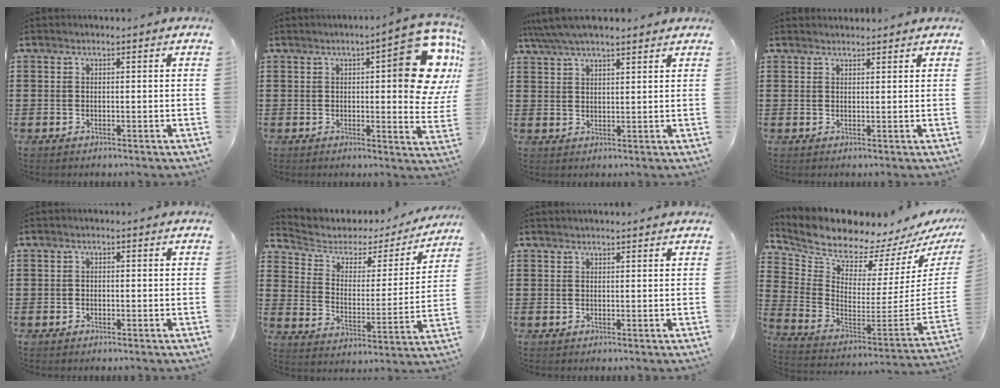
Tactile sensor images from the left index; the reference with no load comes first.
{"total": 12.7, "force": [3.9, 3.3, 11.7], "torque": [-0.148, -0.024, 0.060]}
{"total": 4.8, "force": [4.2, 0.8, 2.3], "torque": [-0.056, -0.002, 0.077]}
{"total": 1.2, "force": [1.2, 0.2, 0.0], "torque": [-0.002, 0.001, 0.024]}
{"total": 0.6, "force": [-0.4, 0.4, 0.2], "torque": [-0.005, -0.001, -0.008]}
{"total": 3.9, "force": [2.8, 2.5, 1.1], "torque": [-0.048, -0.016, 0.040]}
{"total": 1.0, "force": [1.0, 0.1, 0.1], "torque": [-0.004, 0.000, 0.020]}
{"total": 7.9, "force": [7.7, 0.9, 1.2], "torque": [-0.069, -0.091, 0.127]}